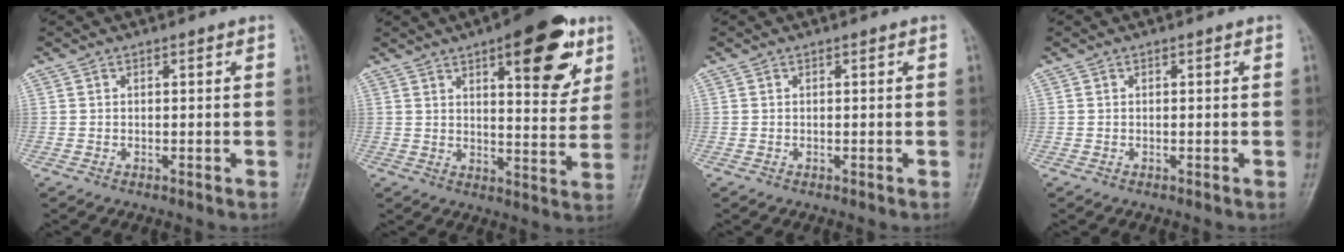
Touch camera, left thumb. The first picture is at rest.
{"total": 15.5, "force": [7.7, 5.8, 12.1], "torque": [-0.123, -0.030, 0.102]}
{"total": 0.0}
{"total": 0.0}